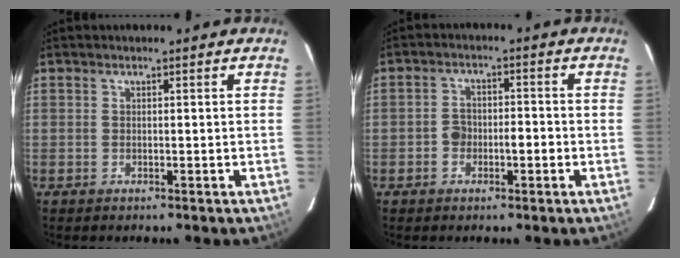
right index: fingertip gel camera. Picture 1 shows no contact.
{"total": 3.8, "force": [-1.1, 2.3, 2.8], "torque": [-0.050, 0.018, -0.017]}